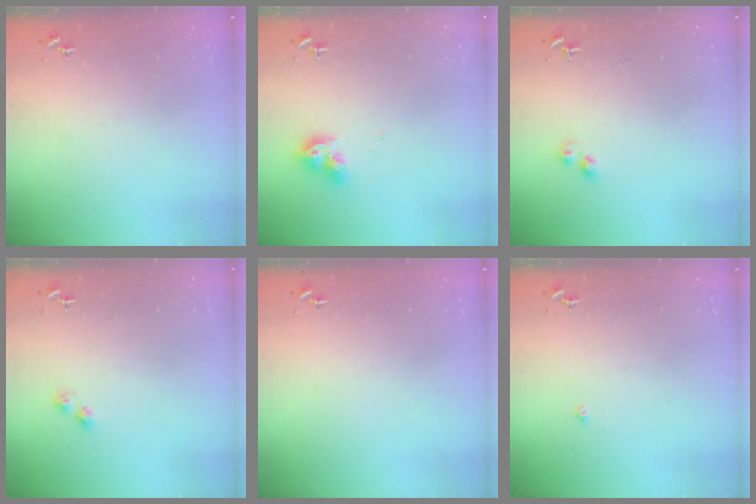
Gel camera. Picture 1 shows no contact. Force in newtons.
{"total": 9.4, "press": 9.4, "slide": 1.2}
{"total": 3.8, "press": 3.8, "slide": 0.5}
{"total": 2.9, "press": 2.8, "slide": 0.5}
{"total": 0.0}
{"total": 1.4, "press": 1.4, "slide": 0.2}